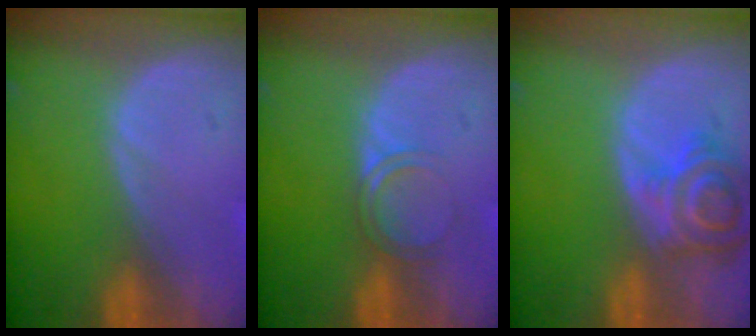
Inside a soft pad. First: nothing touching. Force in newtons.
{"total": 2.4, "press": 2.4, "slide": 0.2}
{"total": 6.8, "press": 6.5, "slide": 2.0}